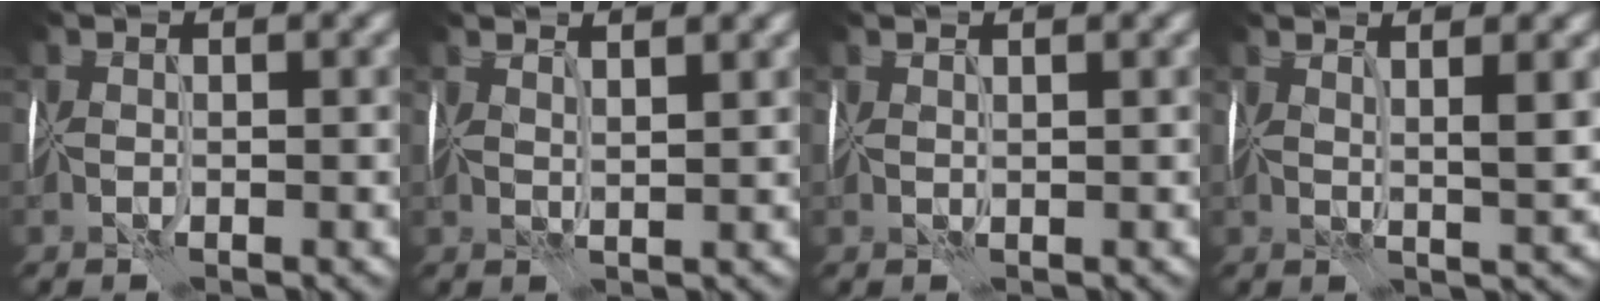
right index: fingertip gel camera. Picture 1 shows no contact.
{"total": 2.6, "force": [2.4, 0.0, 1.0], "torque": [-0.001, 0.014, 0.041]}
{"total": 1.2, "force": [1.1, -0.1, 0.0], "torque": [0.002, 0.007, 0.022]}
{"total": 3.6, "force": [2.2, 0.1, 2.8], "torque": [-0.029, 0.004, 0.038]}